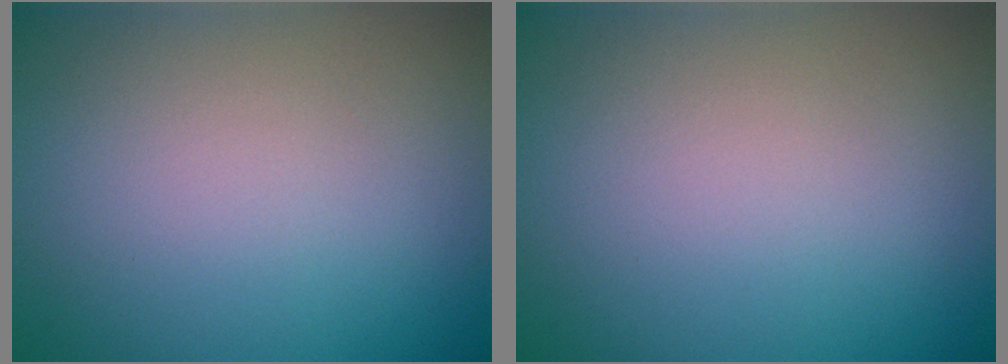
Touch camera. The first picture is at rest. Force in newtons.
{"total": 0.0}